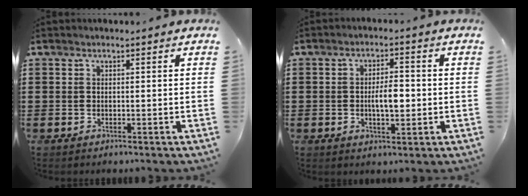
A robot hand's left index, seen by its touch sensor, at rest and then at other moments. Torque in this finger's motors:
{"motor_torque": [0.91, 0.08, 0.41, 0.07]}